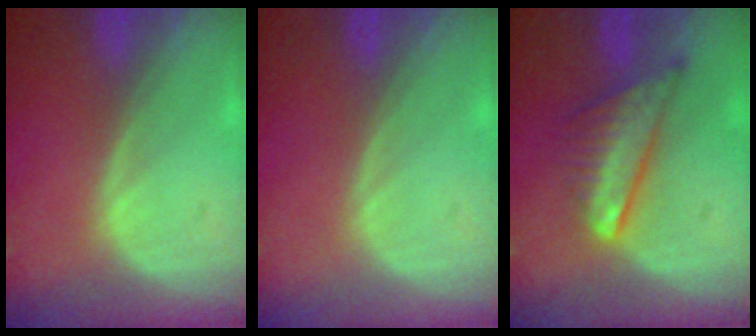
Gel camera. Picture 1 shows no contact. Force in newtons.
{"total": 0.0}
{"total": 7.5, "press": 6.4, "slide": 3.9}